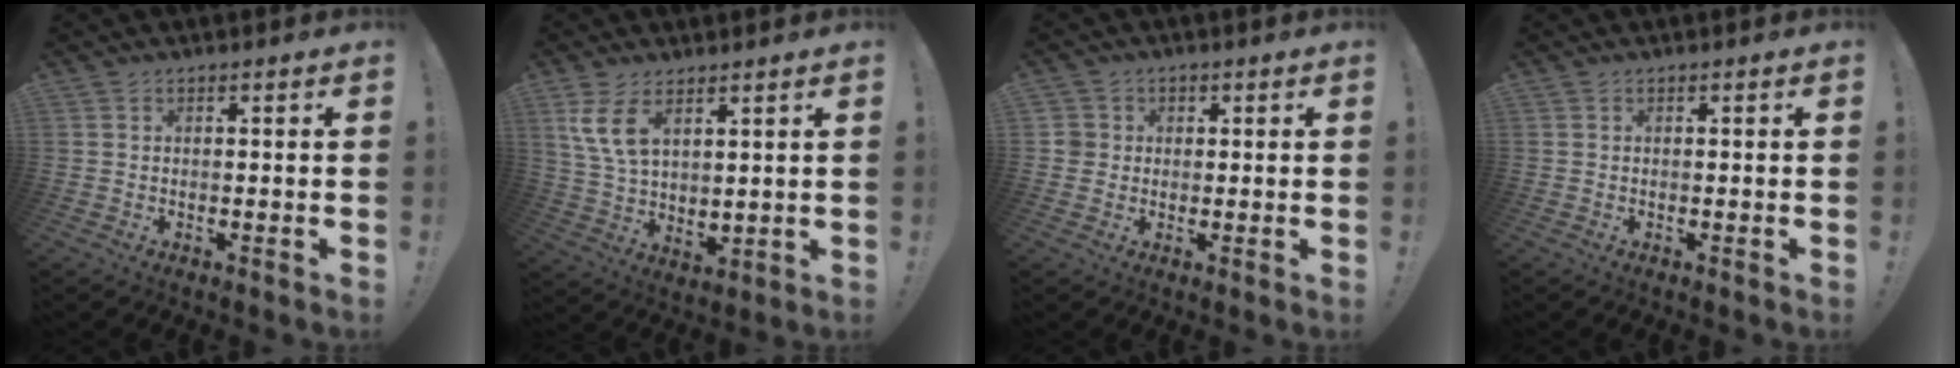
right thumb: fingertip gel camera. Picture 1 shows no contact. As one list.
[{"total": 9.0, "force": [5.8, 4.0, 5.7], "torque": [-0.114, -0.029, 0.111]}, {"total": 3.3, "force": [0.5, 3.2, 0.7], "torque": [-0.002, 0.003, 0.008]}, {"total": 0.0}]